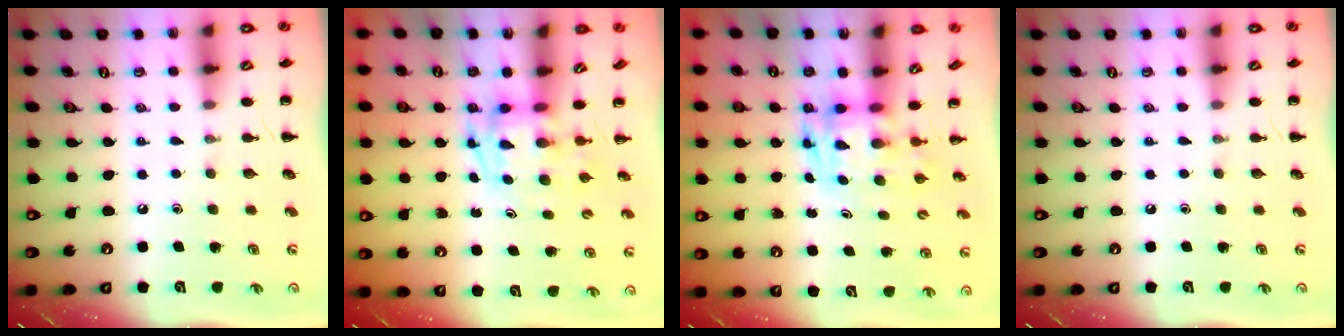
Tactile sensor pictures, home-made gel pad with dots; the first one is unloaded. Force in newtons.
{"total": 4.0, "press": 3.9, "slide": 0.7}
{"total": 3.4, "press": 3.3, "slide": 0.6}
{"total": 0.0}